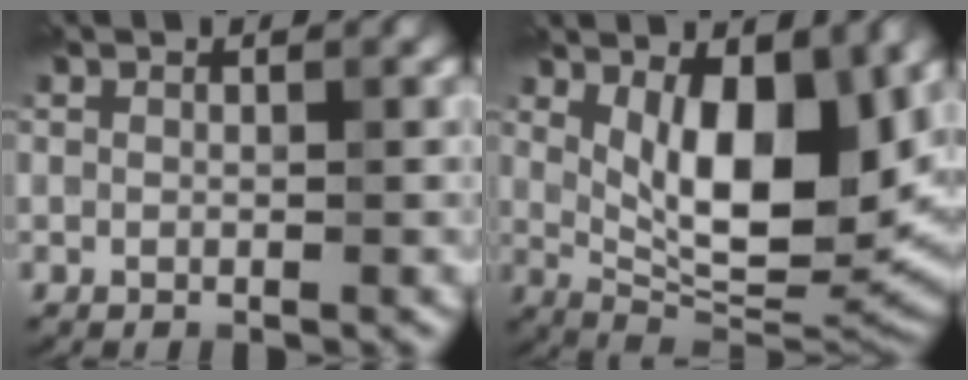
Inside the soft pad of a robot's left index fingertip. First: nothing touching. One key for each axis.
{"total": 10.9, "fx": 2.8, "fy": 4.4, "fz": 9.6, "tx": -0.146, "ty": -0.011, "tz": 0.049}